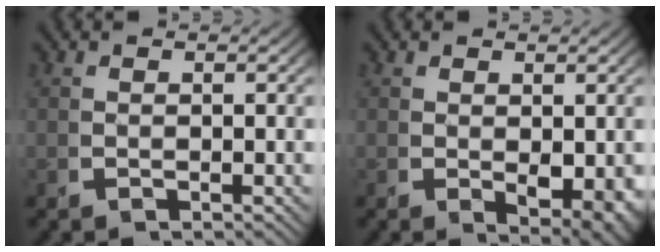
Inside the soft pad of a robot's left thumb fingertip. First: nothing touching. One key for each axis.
{"total": 3.6, "fx": -0.1, "fy": 1.8, "fz": 3.1, "tx": -0.051, "ty": -0.025, "tz": 0.012}